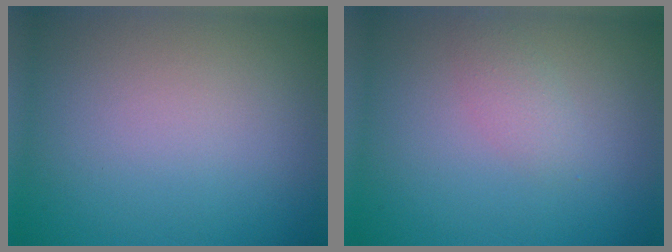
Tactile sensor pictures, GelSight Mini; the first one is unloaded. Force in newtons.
{"total": 1.5, "press": 1.5, "slide": 0.1}